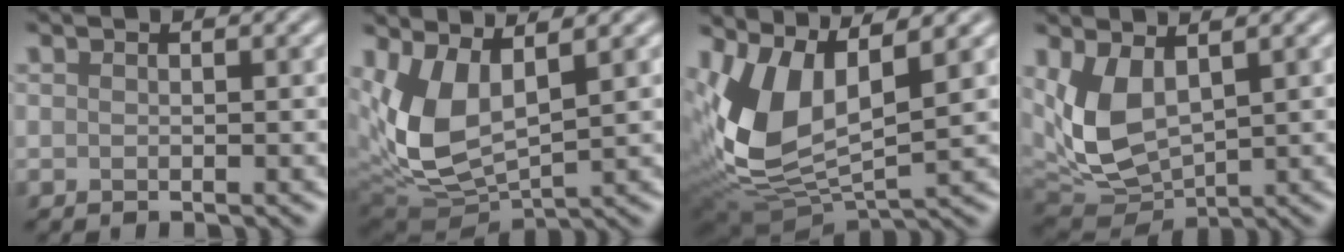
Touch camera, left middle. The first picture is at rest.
{"total": 7.3, "force": [1.9, 3.7, 6.1], "torque": [-0.144, -0.012, 0.038]}
{"total": 8.9, "force": [2.4, 4.6, 7.2], "torque": [-0.168, -0.006, 0.047]}
{"total": 6.3, "force": [1.5, 3.6, 4.9], "torque": [-0.122, -0.016, 0.036]}